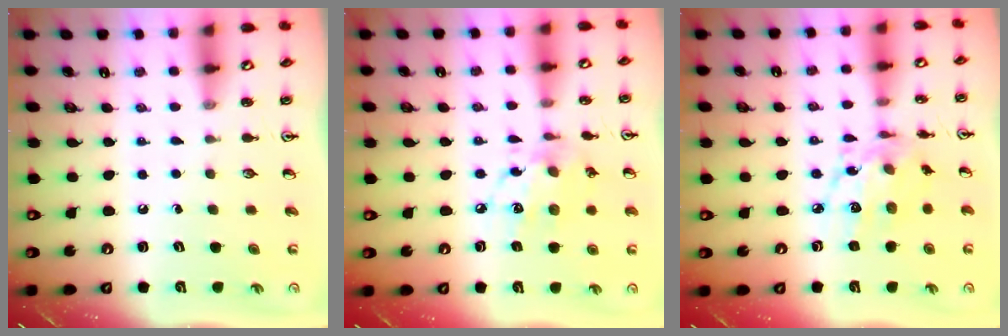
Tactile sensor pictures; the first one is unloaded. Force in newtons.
{"total": 10.4, "press": 10.4, "slide": 0.6}
{"total": 12.1, "press": 12.1, "slide": 0.8}